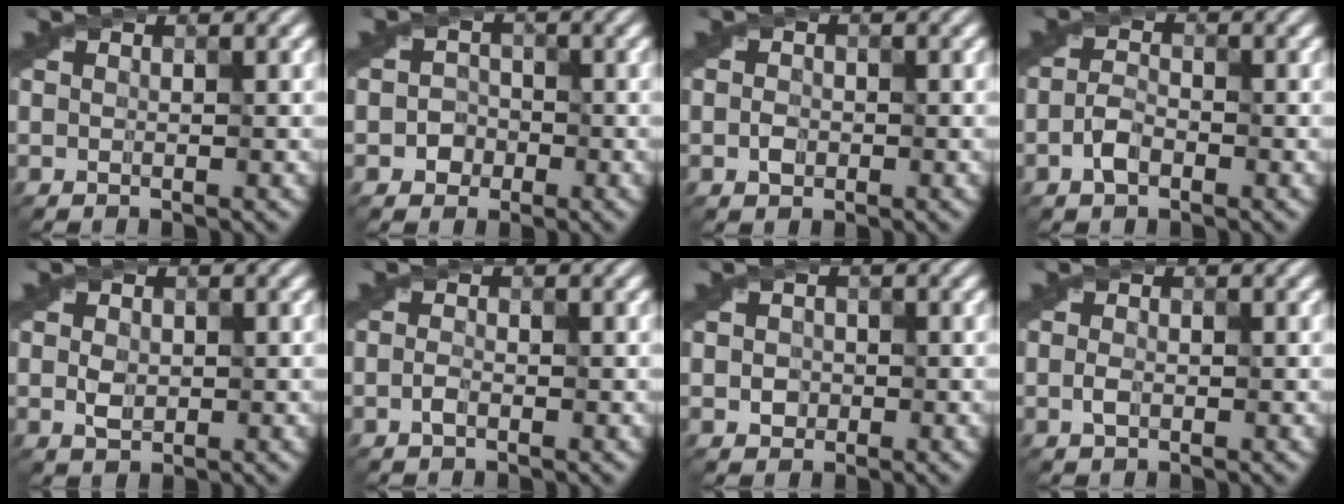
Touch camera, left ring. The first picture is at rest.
{"total": 1.7, "force": [-0.7, 1.5, 0.3], "torque": [0.004, 0.006, -0.016]}
{"total": 1.1, "force": [-0.3, 0.9, 0.6], "torque": [-0.011, 0.001, -0.009]}
{"total": 1.9, "force": [-0.9, 1.1, 1.3], "torque": [-0.025, 0.006, -0.023]}
{"total": 1.7, "force": [-0.1, 1.3, 1.0], "torque": [-0.019, -0.001, -0.002]}
{"total": 0.8, "force": [-0.4, 0.3, 0.6], "torque": [-0.014, 0.002, -0.010]}
{"total": 1.4, "force": [-0.2, 1.3, 0.4], "torque": [0.000, -0.001, -0.006]}
{"total": 0.9, "force": [-0.3, 0.6, 0.7], "torque": [-0.015, 0.001, -0.007]}